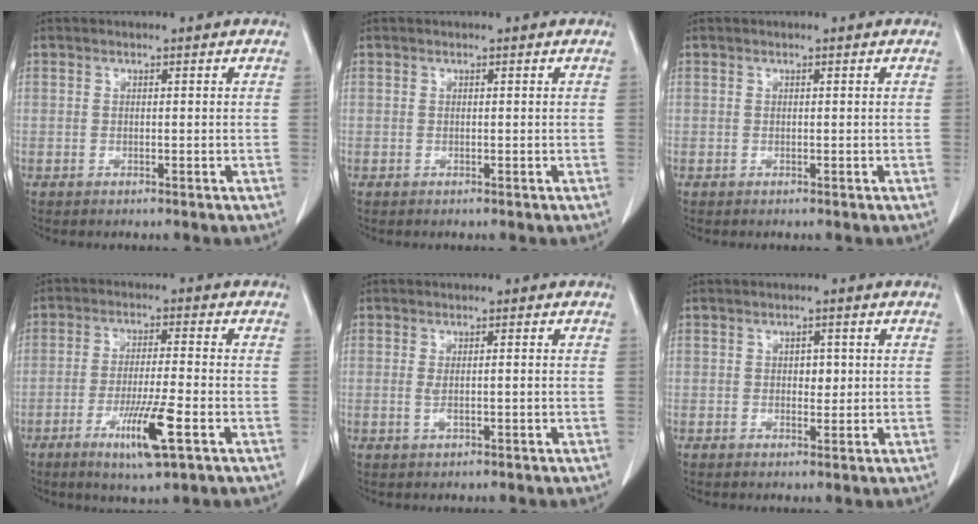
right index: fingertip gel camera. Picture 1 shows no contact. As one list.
[{"total": 0.0}, {"total": 0.0}, {"total": 8.9, "force": [-4.0, 0.3, 7.9], "torque": [-0.141, -0.020, -0.068]}, {"total": 2.1, "force": [-0.3, 0.4, 2.1], "torque": [-0.041, 0.001, 0.000]}, {"total": 1.9, "force": [0.2, 1.2, 1.4], "torque": [-0.017, 0.001, 0.004]}]